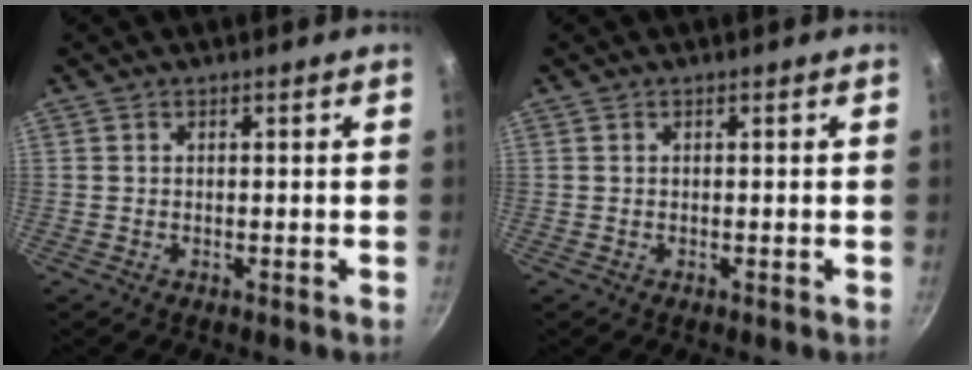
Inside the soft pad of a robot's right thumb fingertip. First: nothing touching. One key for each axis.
{"total": 0.0}